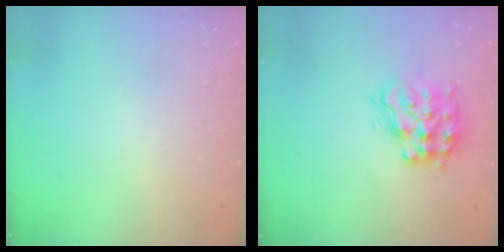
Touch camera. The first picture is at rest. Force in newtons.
{"total": 15.9, "press": 15.8, "slide": 1.0}